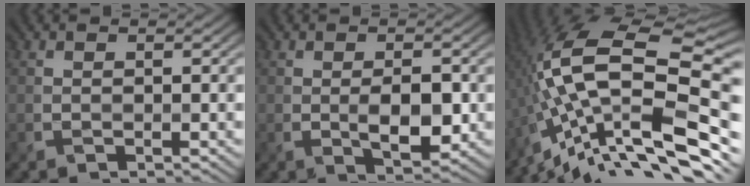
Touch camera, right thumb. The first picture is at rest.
{"total": 4.1, "force": [-0.5, 1.9, 3.6], "torque": [-0.063, -0.007, -0.002]}
{"total": 17.6, "force": [-6.0, 6.0, 15.4], "torque": [-0.281, 0.014, -0.102]}